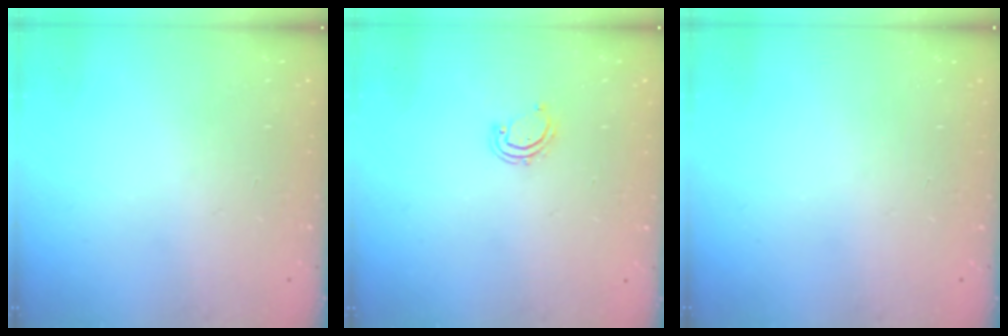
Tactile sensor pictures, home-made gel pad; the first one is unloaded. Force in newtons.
{"total": 4.8, "press": 4.5, "slide": 1.8}
{"total": 0.0}